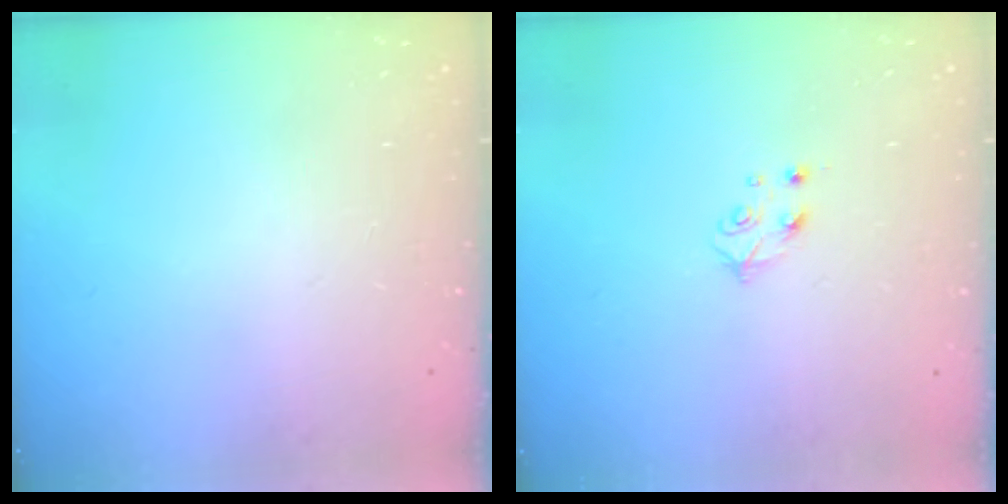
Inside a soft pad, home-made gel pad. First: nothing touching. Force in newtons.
{"total": 4.2, "press": 4.1, "slide": 0.6}